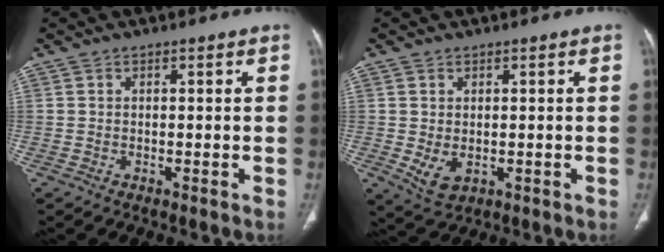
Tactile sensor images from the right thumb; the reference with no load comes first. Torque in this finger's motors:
{"motor_torque": [-0.53, 0.00, -0.25, 0.20, 0.01]}